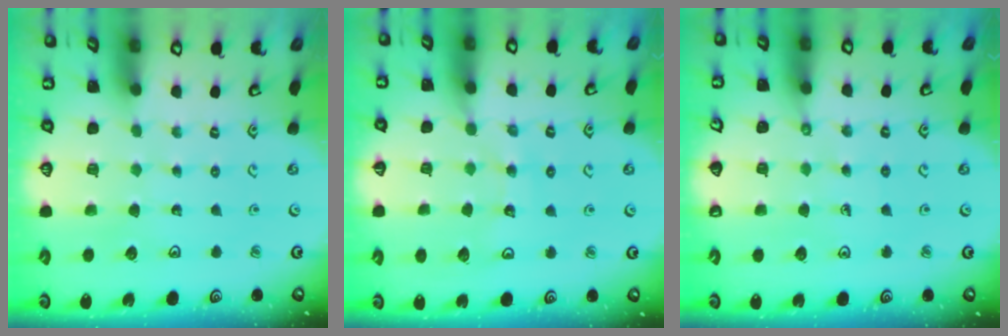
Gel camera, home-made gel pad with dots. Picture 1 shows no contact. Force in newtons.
{"total": 9.9, "press": 9.8, "slide": 1.2}
{"total": 2.3, "press": 2.3, "slide": 0.5}